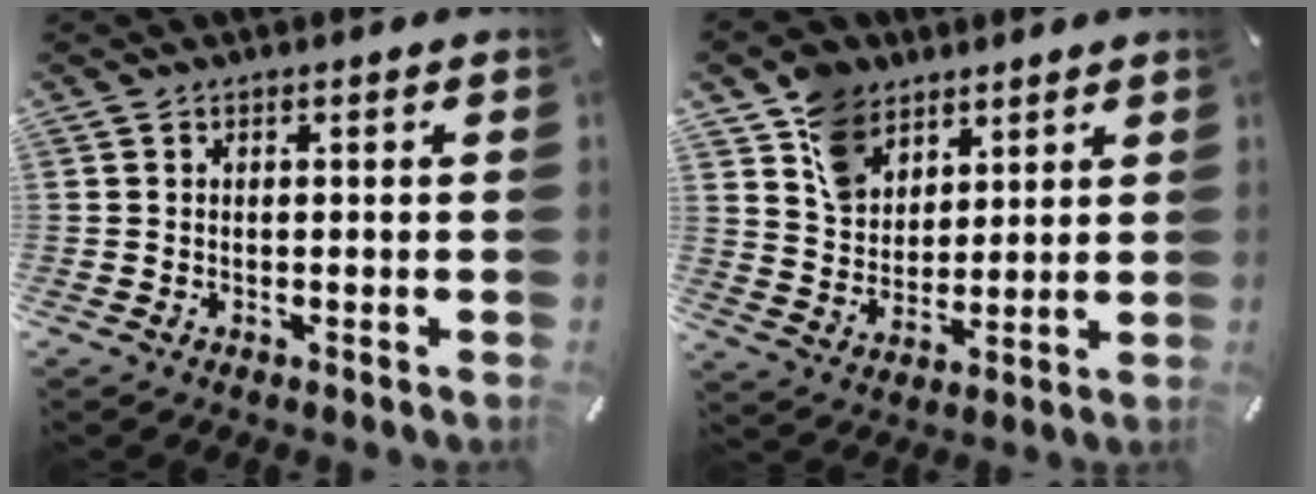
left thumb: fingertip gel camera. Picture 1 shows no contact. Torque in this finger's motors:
{"motor_torque": [1.17, 0.90, 0.15, -0.22, 0.25]}